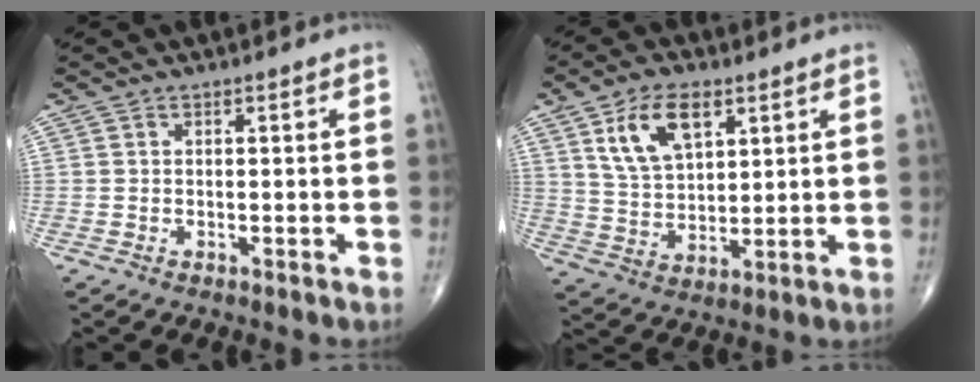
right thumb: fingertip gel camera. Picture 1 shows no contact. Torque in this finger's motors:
{"motor_torque": [0.35, 0.46, 0.09, -0.03, 0.09]}